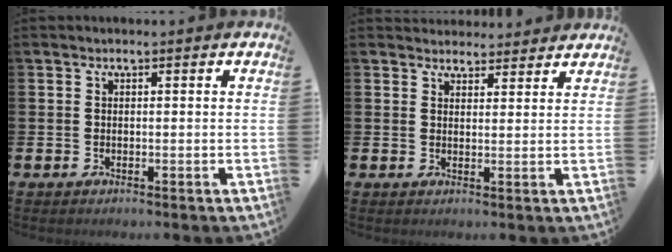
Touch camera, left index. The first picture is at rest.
{"total": 3.1, "force": [3.0, 0.9, -0.3], "torque": [0.009, -0.016, 0.053]}